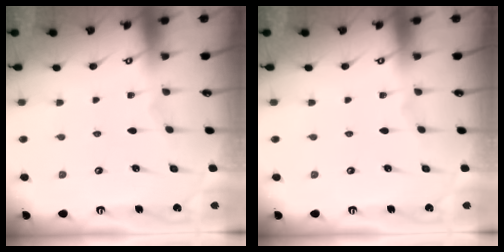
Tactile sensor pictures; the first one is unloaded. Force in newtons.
{"total": 0.0}